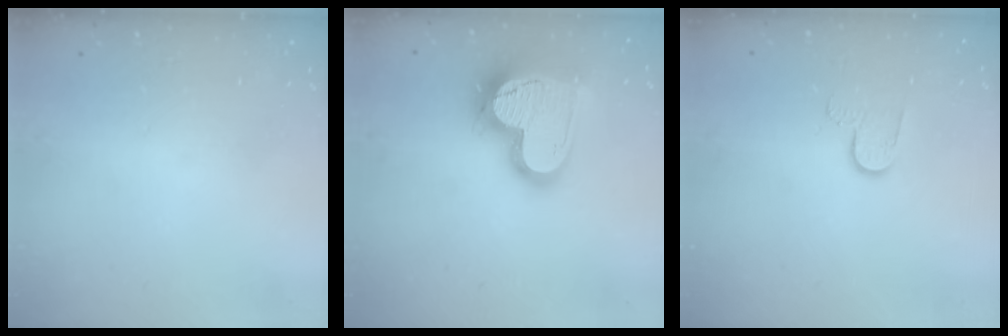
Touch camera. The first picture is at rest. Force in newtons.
{"total": 22.4, "press": 22.3, "slide": 1.9}
{"total": 6.2, "press": 6.2, "slide": 0.6}